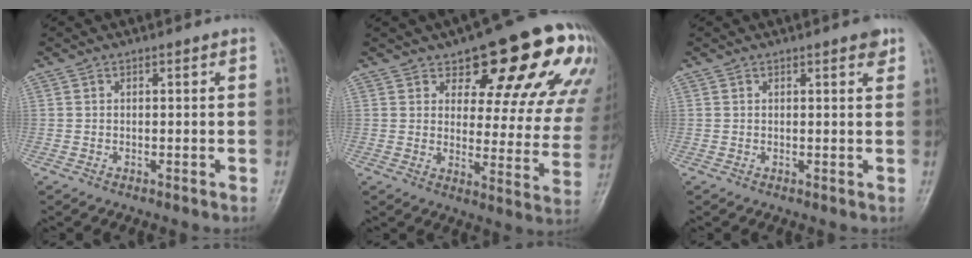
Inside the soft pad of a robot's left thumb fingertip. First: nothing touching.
{"total": 22.8, "force": [12.3, 9.3, 16.8], "torque": [-0.169, -0.041, 0.156]}
{"total": 2.0, "force": [1.3, 0.6, 1.4], "torque": [-0.014, -0.005, 0.013]}